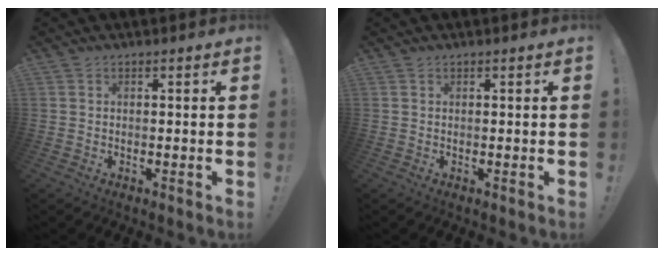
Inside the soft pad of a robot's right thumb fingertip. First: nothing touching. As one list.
[{"total": 0.0}]